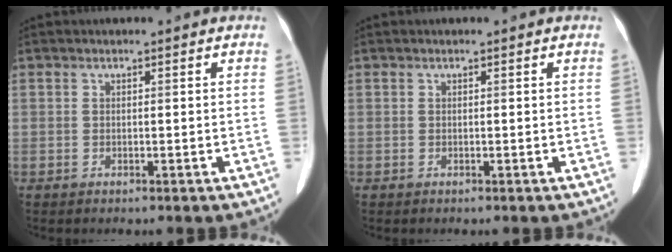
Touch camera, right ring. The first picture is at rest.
{"total": 0.0}